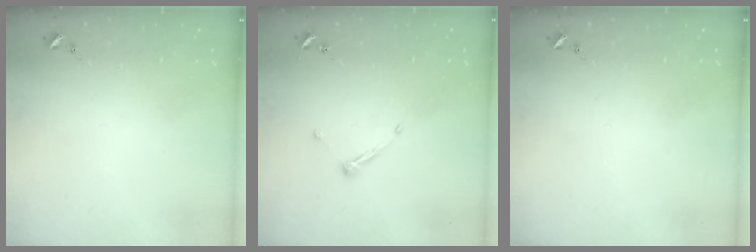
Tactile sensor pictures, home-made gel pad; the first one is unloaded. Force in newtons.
{"total": 5.8, "press": 5.8, "slide": 0.7}
{"total": 0.0}